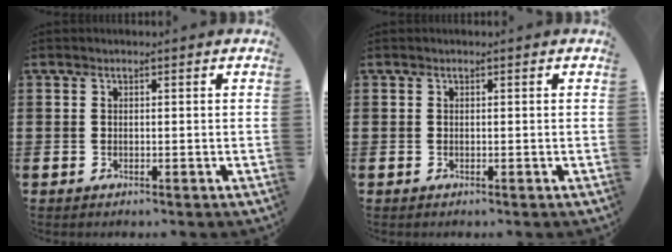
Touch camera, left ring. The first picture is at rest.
{"total": 0.0}